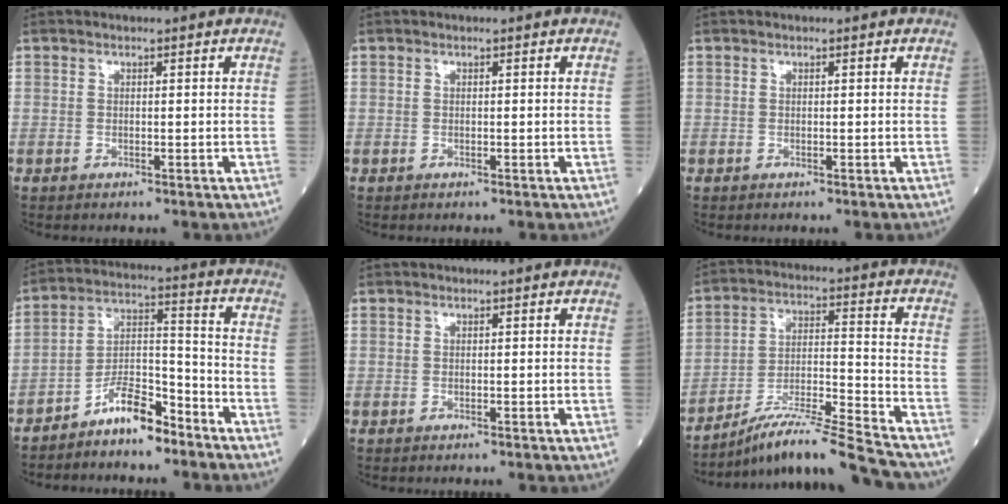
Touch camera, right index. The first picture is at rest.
{"total": 0.0}
{"total": 0.0}
{"total": 7.8, "force": [-6.2, 2.2, 4.2], "torque": [-0.076, 0.018, -0.116]}
{"total": 0.0}
{"total": 15.9, "force": [-14.6, -0.6, 6.4], "torque": [-0.112, 0.005, -0.250]}